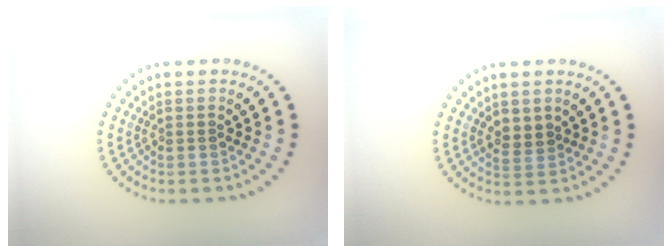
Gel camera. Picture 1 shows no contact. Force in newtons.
{"total": 1.6, "press": 1.5, "slide": 0.6}